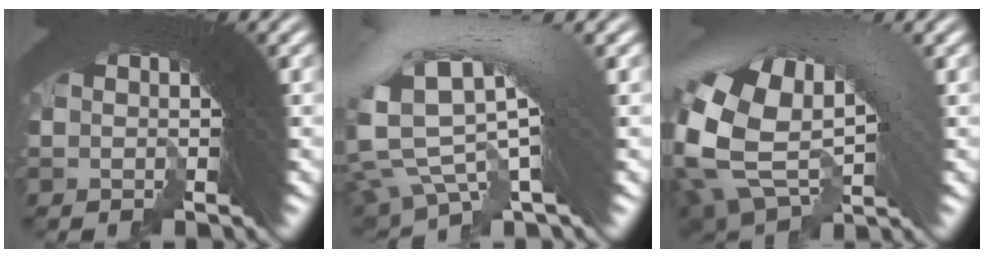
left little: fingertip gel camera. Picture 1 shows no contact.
{"total": 7.8, "force": [1.4, 4.3, 6.3], "torque": [-0.117, 0.023, 0.018]}
{"total": 10.0, "force": [0.1, 7.4, 6.7], "torque": [-0.150, -0.013, 0.011]}